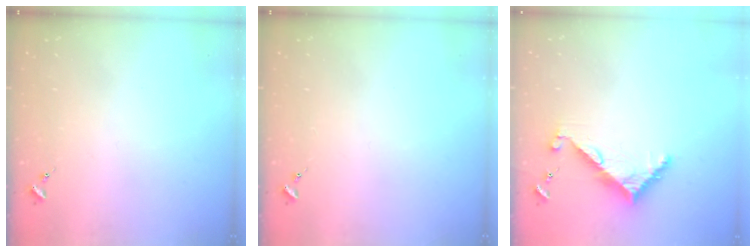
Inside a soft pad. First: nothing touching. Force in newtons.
{"total": 0.0}
{"total": 7.3, "press": 7.3, "slide": 0.6}